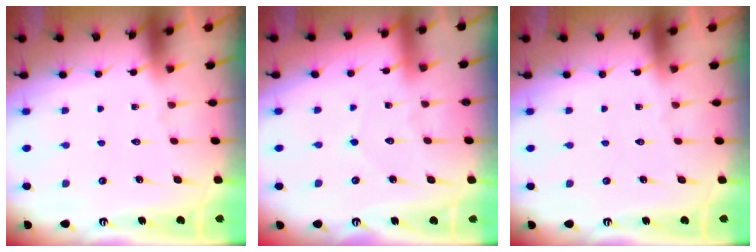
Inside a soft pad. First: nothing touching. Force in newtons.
{"total": 2.7, "press": 2.6, "slide": 0.3}
{"total": 0.0}